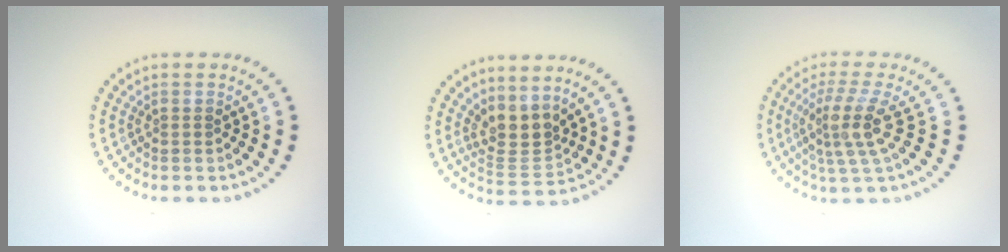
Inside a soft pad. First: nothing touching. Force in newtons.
{"total": 3.2, "press": 2.5, "slide": 2.1}
{"total": 4.0, "press": 2.9, "slide": 2.8}